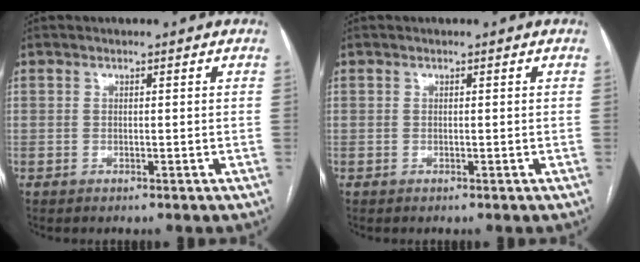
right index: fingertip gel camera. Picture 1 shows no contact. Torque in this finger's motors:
{"motor_torque": [0.00, 0.00, 0.00, 0.00]}